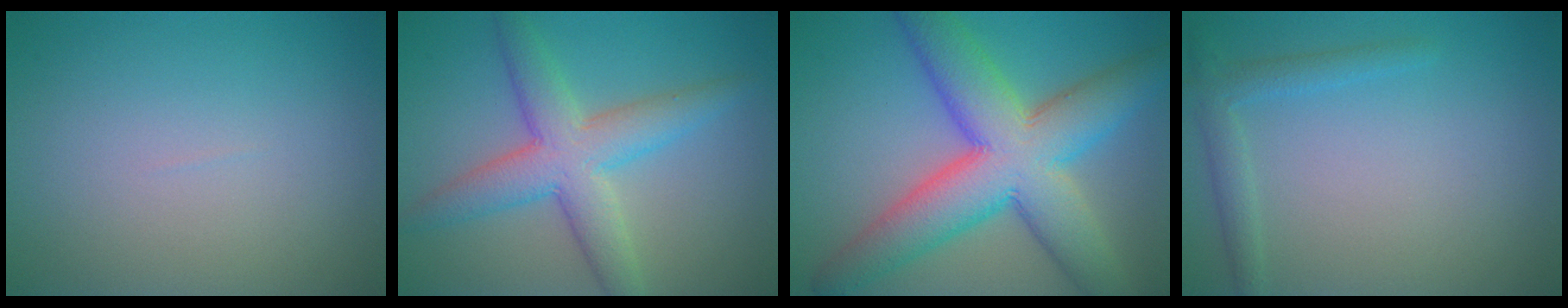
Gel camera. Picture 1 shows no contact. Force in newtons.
{"total": 5.9, "press": 5.9, "slide": 0.0}
{"total": 11.2, "press": 11.2, "slide": 0.2}
{"total": 2.0, "press": 2.0, "slide": 0.1}